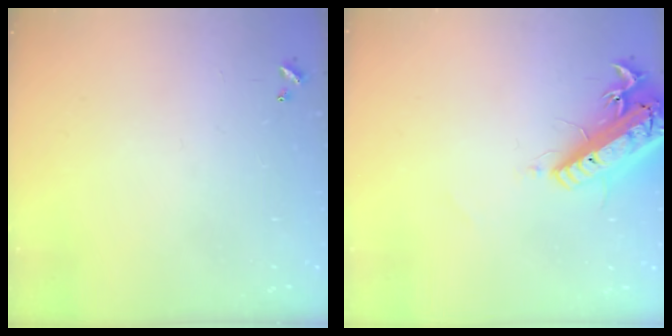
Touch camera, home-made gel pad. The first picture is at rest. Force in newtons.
{"total": 20.7, "press": 20.3, "slide": 4.2}